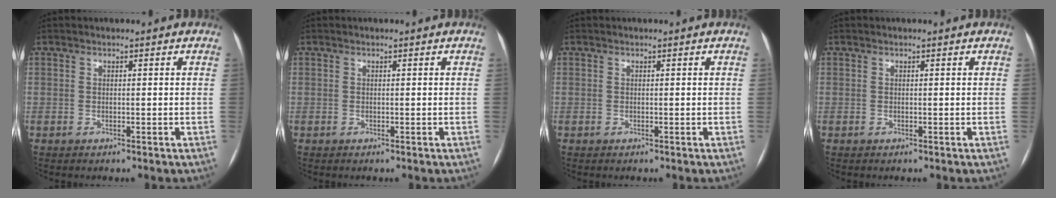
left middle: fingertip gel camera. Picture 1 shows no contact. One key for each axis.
{"total": 0.0}
{"total": 0.0}
{"total": 0.0}